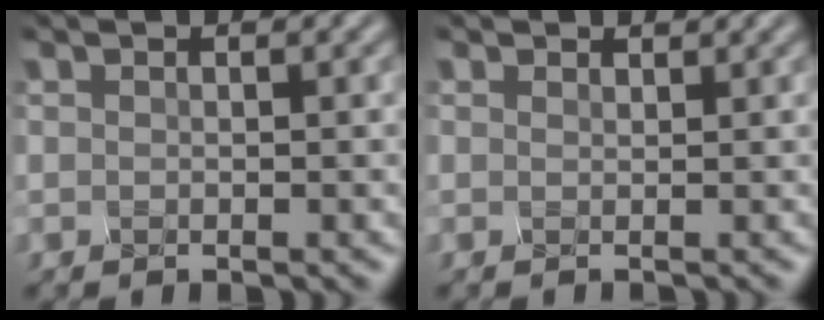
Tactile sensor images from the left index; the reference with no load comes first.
{"total": 0.7, "force": [0.5, -0.2, -0.5], "torque": [0.003, 0.006, 0.003]}